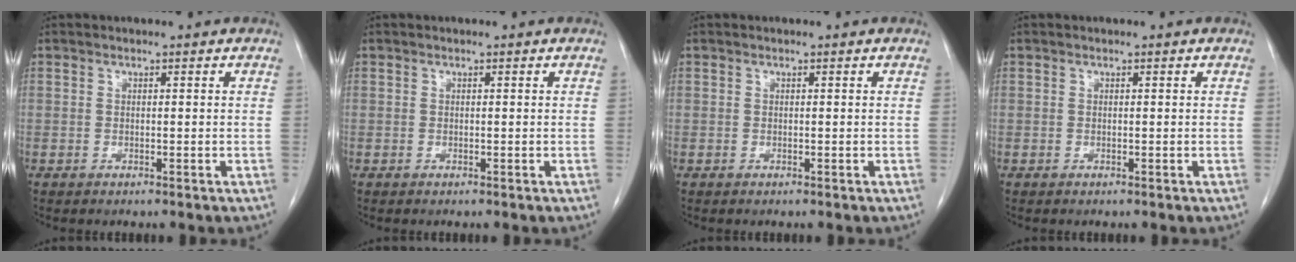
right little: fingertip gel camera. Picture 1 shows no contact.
{"total": 0.0}
{"total": 0.0}
{"total": 0.0}